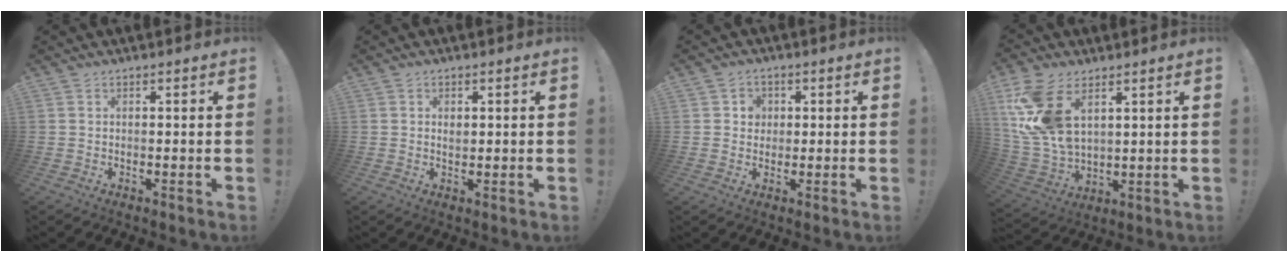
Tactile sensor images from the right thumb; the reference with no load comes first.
{"total": 1.4, "force": [0.6, 0.8, 0.9], "torque": [-0.003, -0.004, 0.007]}
{"total": 3.9, "force": [0.8, 3.6, 1.2], "torque": [-0.019, 0.001, 0.013]}
{"total": 15.6, "force": [7.1, 9.1, 10.5], "torque": [-0.225, -0.035, 0.134]}